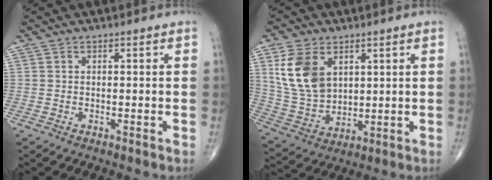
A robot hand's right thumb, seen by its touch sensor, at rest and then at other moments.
{"total": 12.9, "force": [4.7, 8.7, 8.3], "torque": [-0.148, -0.018, 0.106]}